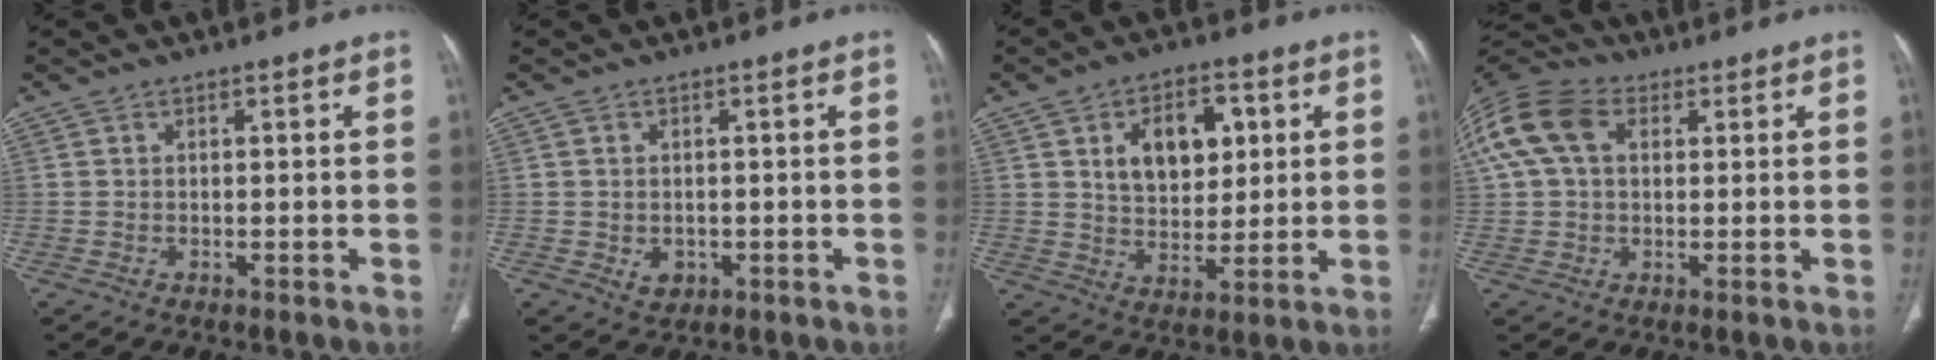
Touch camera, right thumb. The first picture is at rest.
{"total": 2.7, "force": [-0.6, 2.2, 1.5], "torque": [-0.018, -0.001, 0.001]}
{"total": 12.0, "force": [3.6, 7.7, 8.5], "torque": [-0.092, -0.008, 0.064]}
{"total": 15.1, "force": [4.5, 10.2, 10.2], "torque": [-0.232, 0.034, 0.080]}